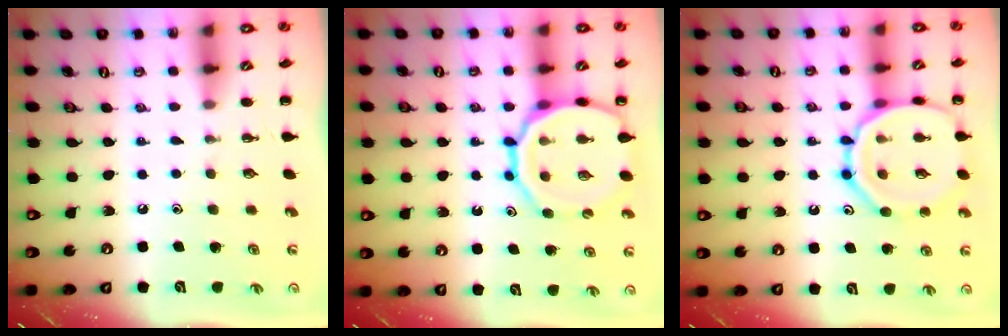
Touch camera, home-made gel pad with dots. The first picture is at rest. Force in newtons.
{"total": 16.7, "press": 16.4, "slide": 3.0}
{"total": 15.8, "press": 15.7, "slide": 0.9}